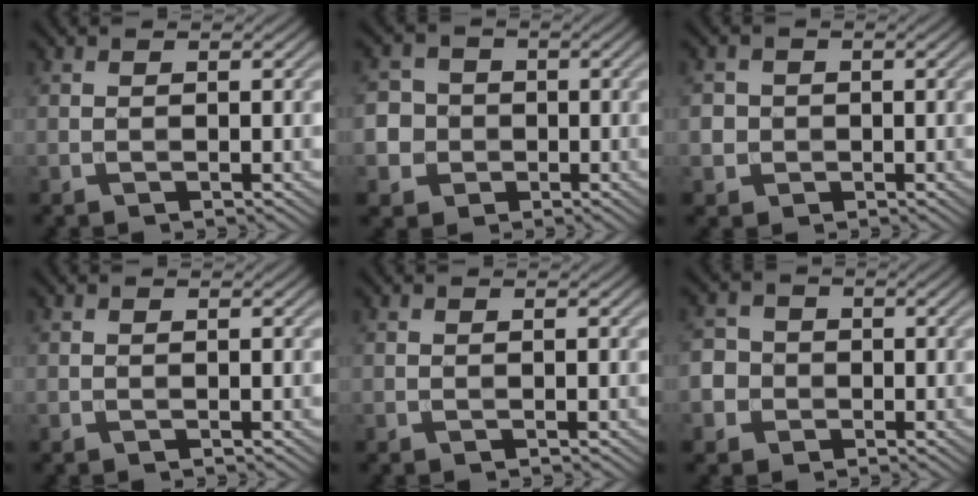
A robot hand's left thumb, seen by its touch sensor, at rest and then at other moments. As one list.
[{"total": 6.1, "force": [-1.0, 5.8, 1.4], "torque": [-0.048, 0.007, -0.049]}, {"total": 2.6, "force": [-0.2, 2.5, 0.5], "torque": [-0.011, -0.002, -0.013]}, {"total": 0.0}, {"total": 0.0}, {"total": 4.6, "force": [-1.2, 4.3, 1.1], "torque": [-0.026, 0.003, -0.042]}]